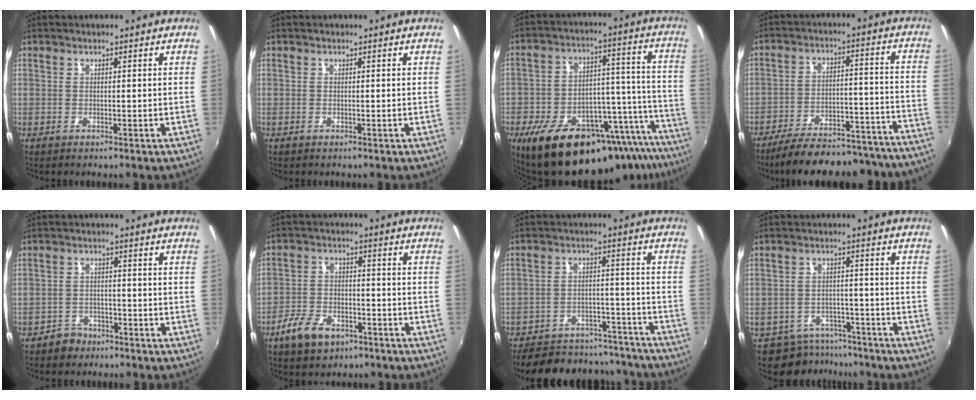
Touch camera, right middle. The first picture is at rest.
{"total": 0.0}
{"total": 27.2, "force": [-21.2, 10.0, 13.7], "torque": [-0.197, 0.021, -0.284]}
{"total": 29.0, "force": [-26.8, 4.9, 10.1], "torque": [-0.158, -0.007, -0.346]}
{"total": 3.9, "force": [-3.0, 2.4, 0.4], "torque": [-0.019, 0.008, -0.049]}
{"total": 8.4, "force": [-5.4, 4.6, 4.5], "torque": [-0.111, 0.000, -0.094]}
{"total": 22.9, "force": [-19.8, 8.4, 7.9], "torque": [-0.166, 0.032, -0.251]}
{"total": 7.5, "force": [-6.4, 3.9, 0.7], "torque": [-0.018, 0.012, -0.089]}